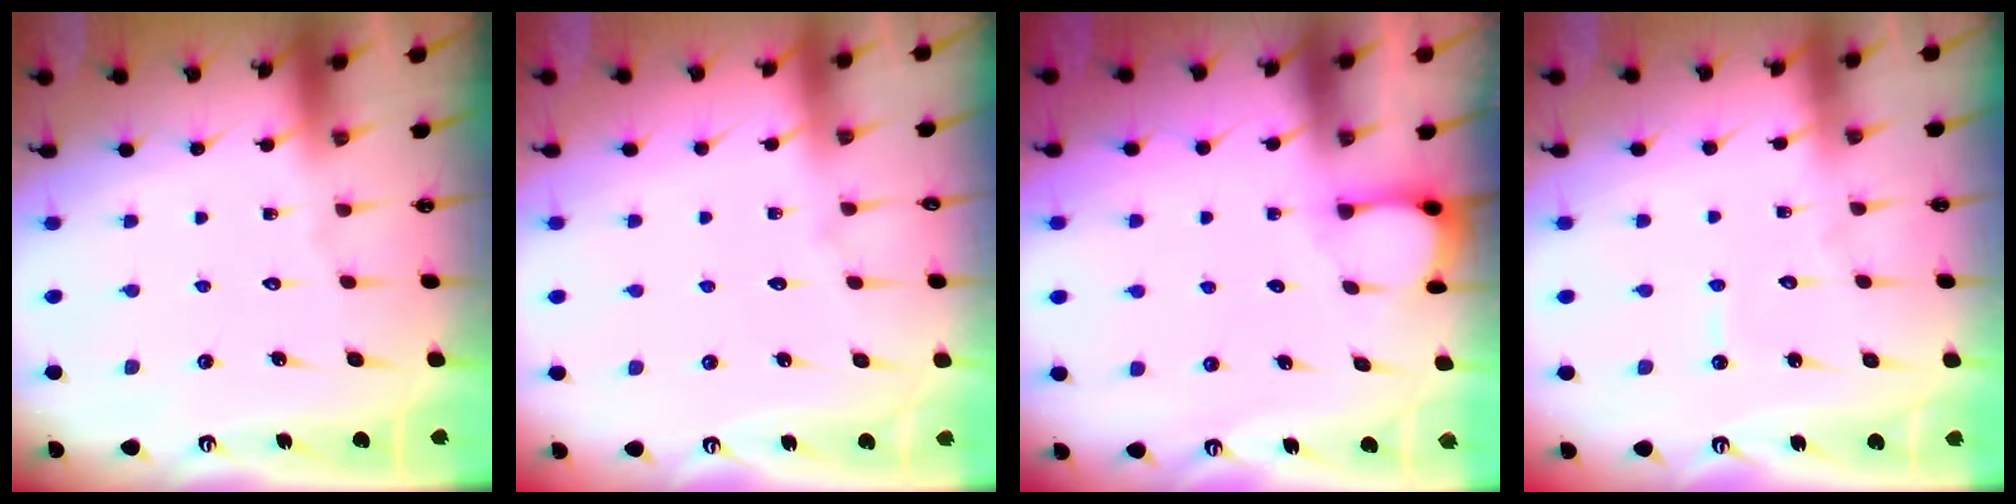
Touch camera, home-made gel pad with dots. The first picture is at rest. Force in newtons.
{"total": 3.3, "press": 3.3, "slide": 0.5}
{"total": 2.3, "press": 2.2, "slide": 0.4}
{"total": 3.7, "press": 3.7, "slide": 0.4}